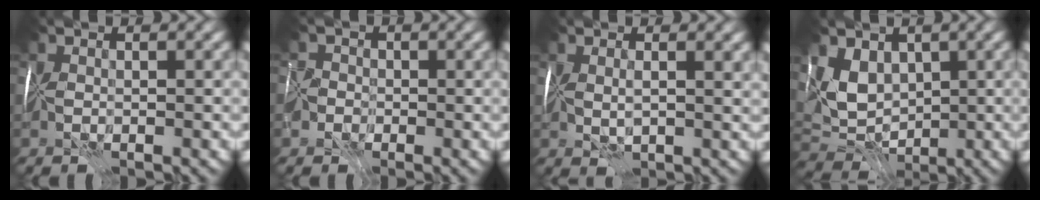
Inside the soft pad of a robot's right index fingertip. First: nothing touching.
{"total": 4.3, "force": [-2.6, 3.1, 1.4], "torque": [-0.002, -0.007, -0.070]}
{"total": 1.7, "force": [0.5, 0.3, 1.5], "torque": [-0.033, -0.007, 0.013]}
{"total": 4.8, "force": [1.1, 3.2, 3.4], "torque": [-0.063, -0.011, 0.018]}